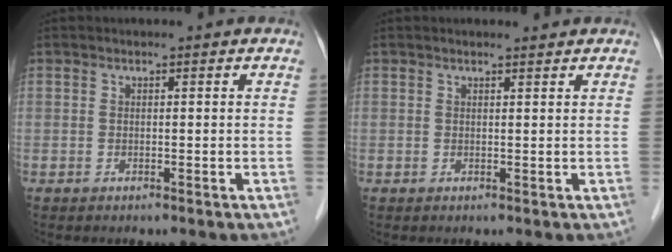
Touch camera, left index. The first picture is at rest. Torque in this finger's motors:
{"motor_torque": [0.15, -0.39, 0.04, 0.01]}